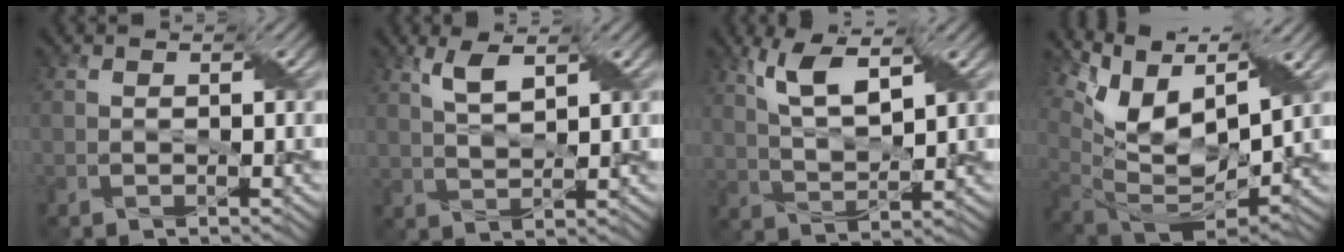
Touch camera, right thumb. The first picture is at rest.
{"total": 3.9, "force": [2.2, 1.4, 2.9], "torque": [-0.074, 0.001, 0.045]}
{"total": 7.3, "force": [3.8, 2.8, 5.5], "torque": [-0.123, 0.004, 0.079]}
{"total": 15.1, "force": [6.7, 7.4, 11.3], "torque": [-0.244, 0.023, 0.128]}